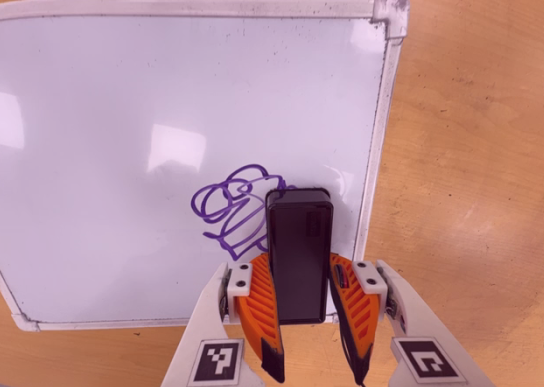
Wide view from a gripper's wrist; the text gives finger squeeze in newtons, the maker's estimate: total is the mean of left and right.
{"total": 9.6, "left": 9.5, "right": 9.7}